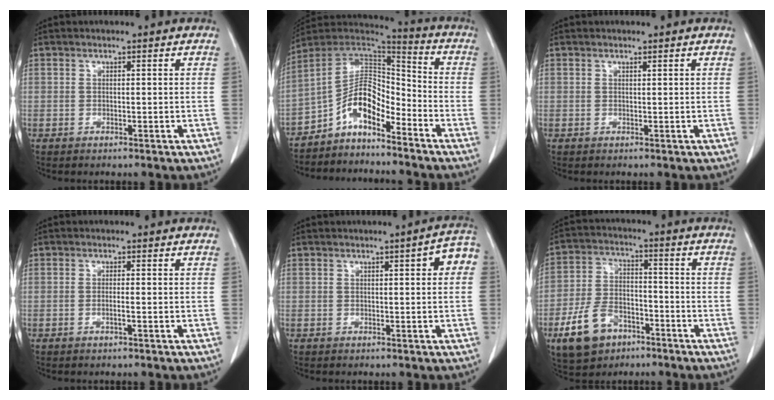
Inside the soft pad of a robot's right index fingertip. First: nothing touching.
{"total": 9.7, "force": [-6.2, 4.1, 6.2], "torque": [-0.108, 0.039, -0.116]}
{"total": 0.0}
{"total": 1.1, "force": [-0.4, -0.1, 1.0], "torque": [-0.022, 0.000, -0.007]}
{"total": 4.0, "force": [0.9, 1.0, 3.7], "torque": [-0.040, 0.013, 0.005]}
{"total": 10.6, "force": [-5.8, 6.7, 5.8], "torque": [-0.130, 0.006, -0.099]}